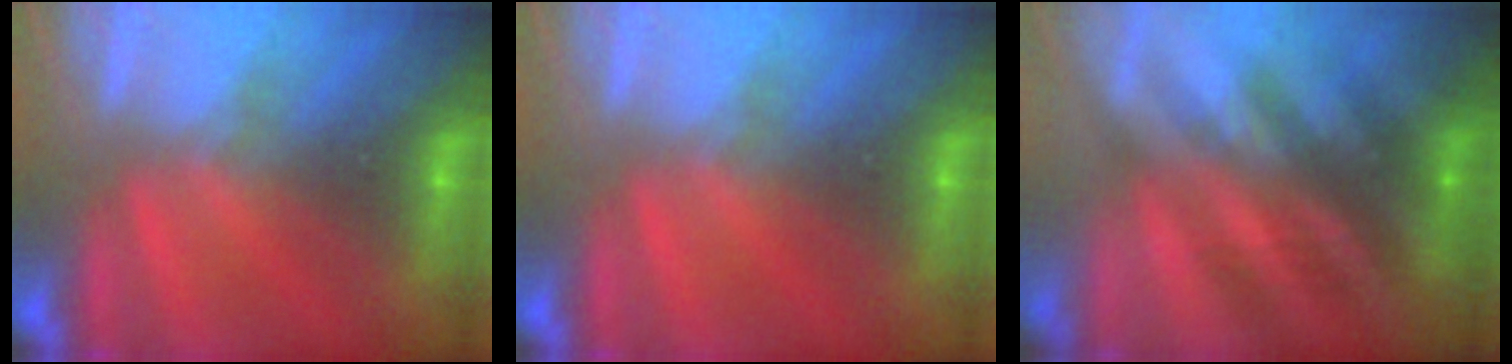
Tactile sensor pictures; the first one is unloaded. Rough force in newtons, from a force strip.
{"total": 0.0}
{"total": 2.4}